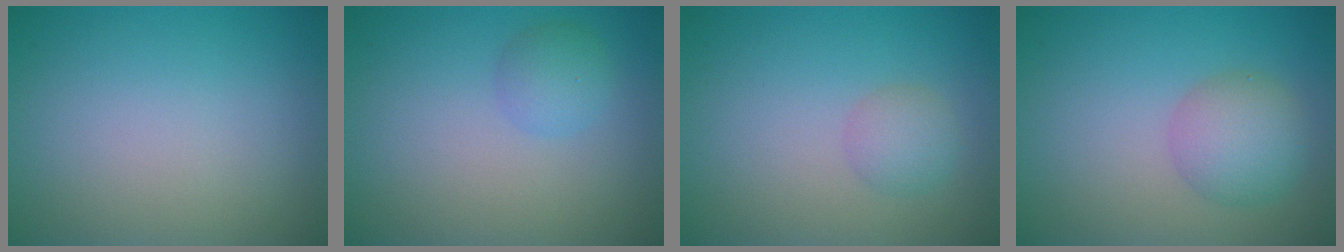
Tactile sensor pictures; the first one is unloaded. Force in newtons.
{"total": 1.8, "press": 1.8, "slide": 0.1}
{"total": 1.6, "press": 1.6, "slide": 0.2}
{"total": 3.7, "press": 3.7, "slide": 0.2}